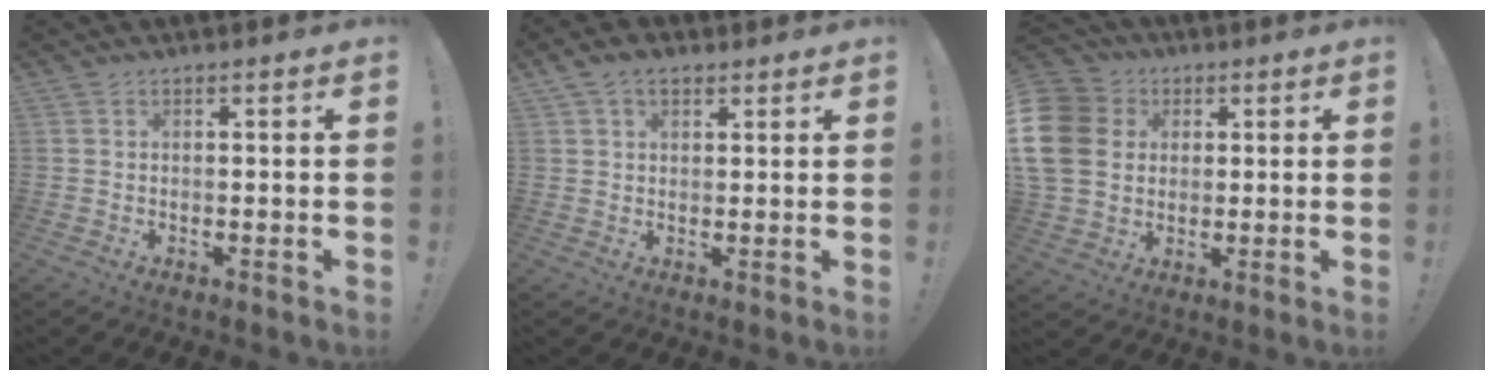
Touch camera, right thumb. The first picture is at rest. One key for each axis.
{"total": 5.1, "fx": 2.8, "fy": 3.3, "fz": 2.7, "tx": -0.046, "ty": -0.003, "tz": 0.055}
{"total": 15.7, "fx": 2.3, "fy": 13.0, "fz": 8.5, "tx": -0.153, "ty": 0.004, "tz": 0.048}